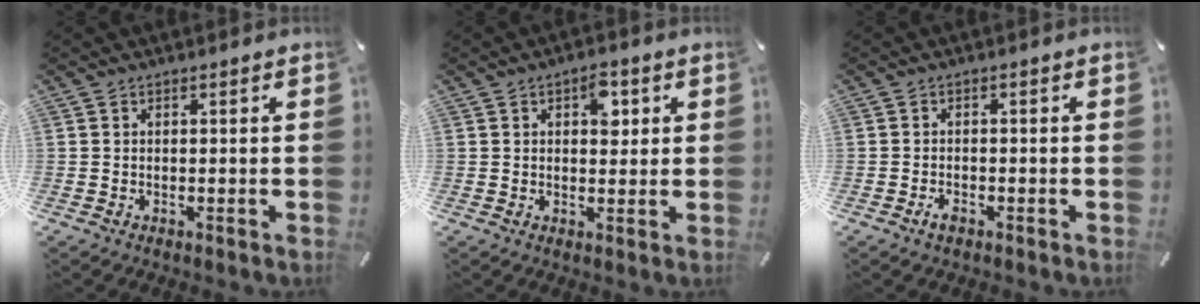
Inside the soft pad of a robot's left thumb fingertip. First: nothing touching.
{"total": 5.3, "force": [1.9, 3.2, 3.8], "torque": [-0.034, -0.009, 0.021]}
{"total": 1.8, "force": [-1.1, 0.8, 1.1], "torque": [-0.028, 0.002, -0.024]}